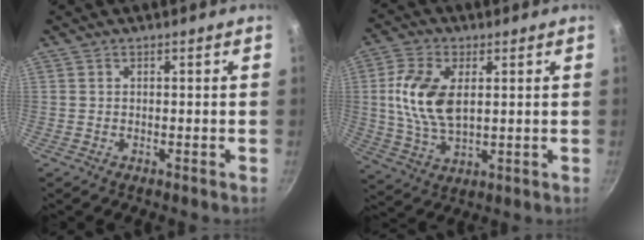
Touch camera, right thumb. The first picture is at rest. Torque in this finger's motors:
{"motor_torque": [0.10, 0.28, 1.20, -0.28, 0.13]}